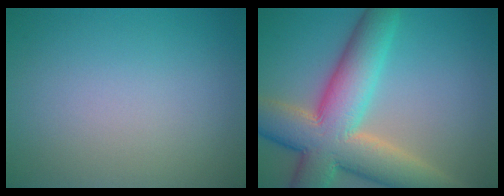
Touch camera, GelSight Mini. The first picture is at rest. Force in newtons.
{"total": 11.5, "press": 11.4, "slide": 0.9}